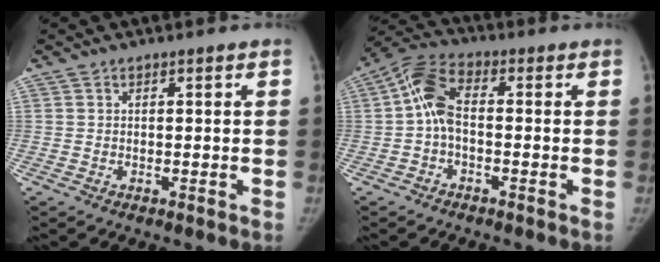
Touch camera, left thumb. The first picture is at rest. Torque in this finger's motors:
{"motor_torque": [-0.35, 0.78, -0.20, 0.03, 0.09]}